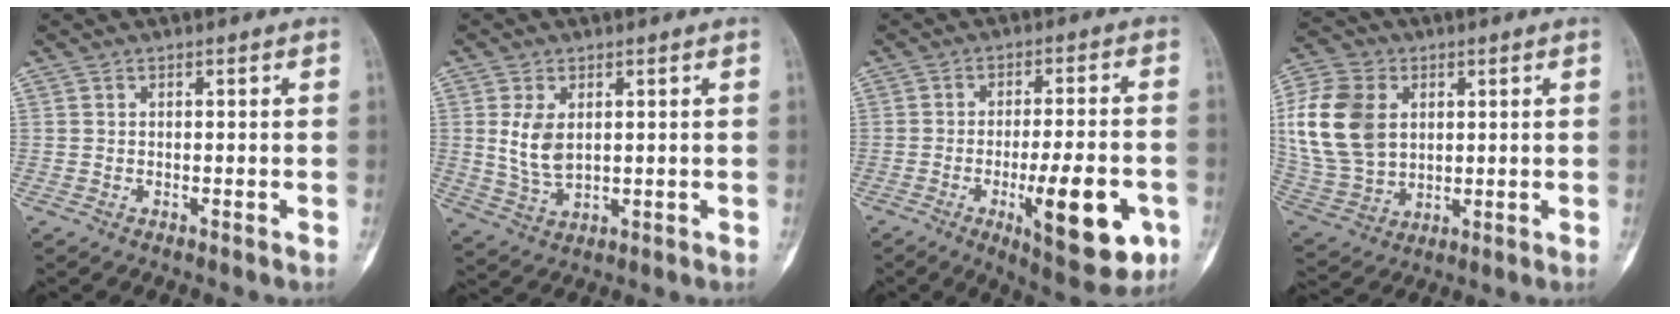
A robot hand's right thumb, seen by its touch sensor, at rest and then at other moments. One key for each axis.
{"total": 6.2, "fx": 1.3, "fy": 3.7, "fz": 4.8, "tx": -0.083, "ty": -0.011, "tz": 0.035}
{"total": 16.1, "fx": -5.3, "fy": 5.0, "fz": 14.4, "tx": -0.194, "ty": 0.008, "tz": -0.067}
{"total": 16.7, "fx": 3.3, "fy": 12.3, "fz": 10.8, "tx": -0.206, "ty": 0.000, "tz": 0.071}